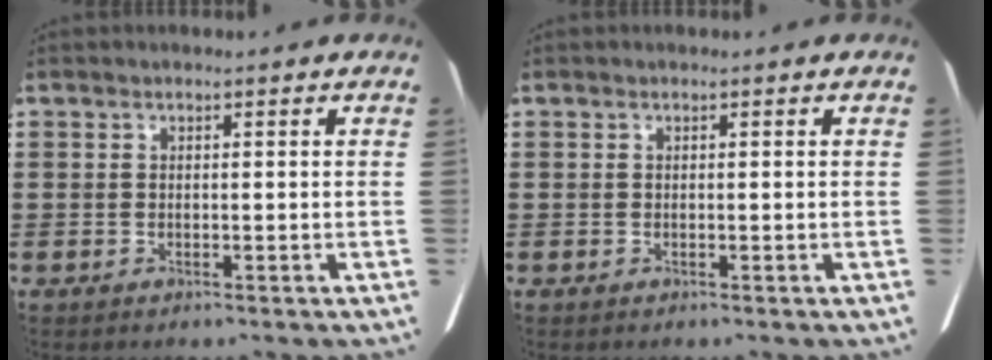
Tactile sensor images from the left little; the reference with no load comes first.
{"total": 0.0}